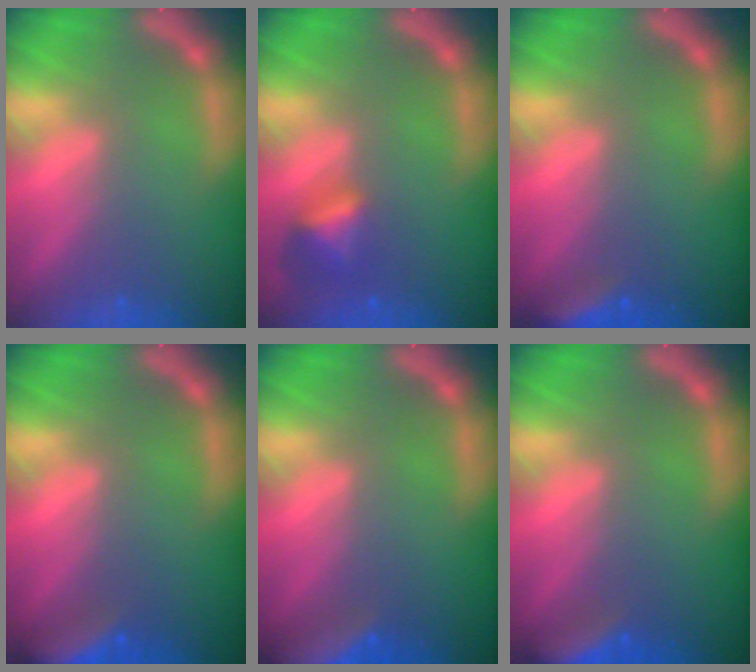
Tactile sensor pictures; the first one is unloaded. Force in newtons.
{"total": 2.9}
{"total": 4.0}
{"total": 6.0}
{"total": 8.0}
{"total": 5.5}